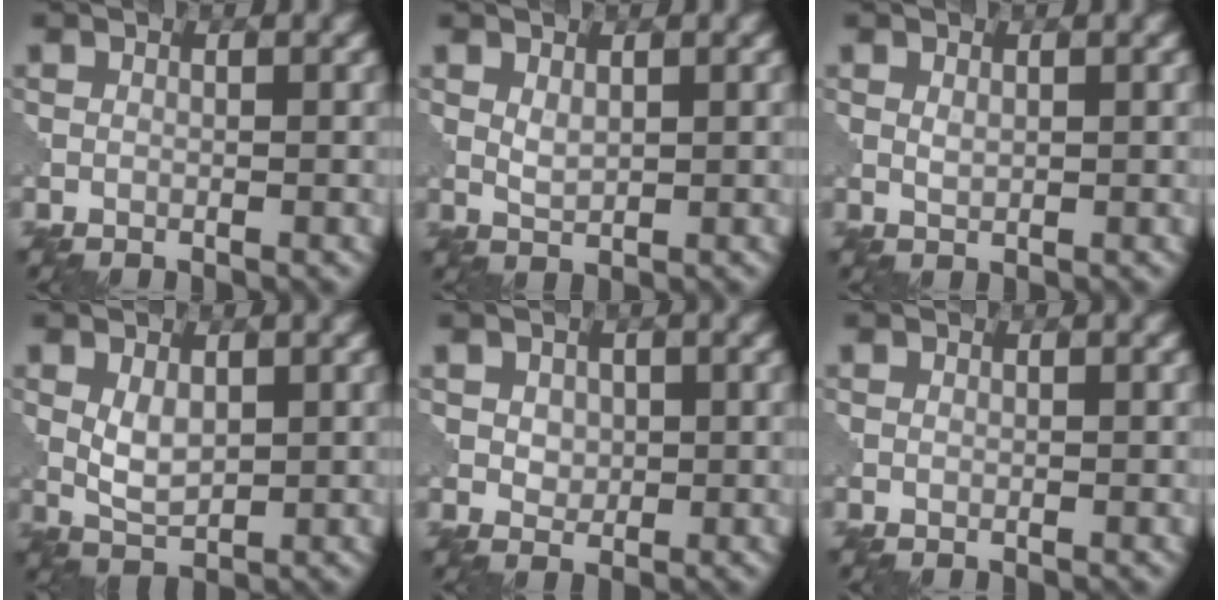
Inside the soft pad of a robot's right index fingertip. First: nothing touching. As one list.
[{"total": 1.4, "force": [0.6, 0.7, 1.1], "torque": [-0.027, -0.001, 0.015]}, {"total": 0.8, "force": [0.3, 0.4, 0.7], "torque": [-0.016, -0.001, 0.007]}, {"total": 2.9, "force": [0.5, 1.6, 2.3], "torque": [-0.054, -0.001, 0.013]}, {"total": 1.7, "force": [0.4, 1.4, 0.9], "torque": [-0.018, -0.001, 0.008]}, {"total": 0.0}]